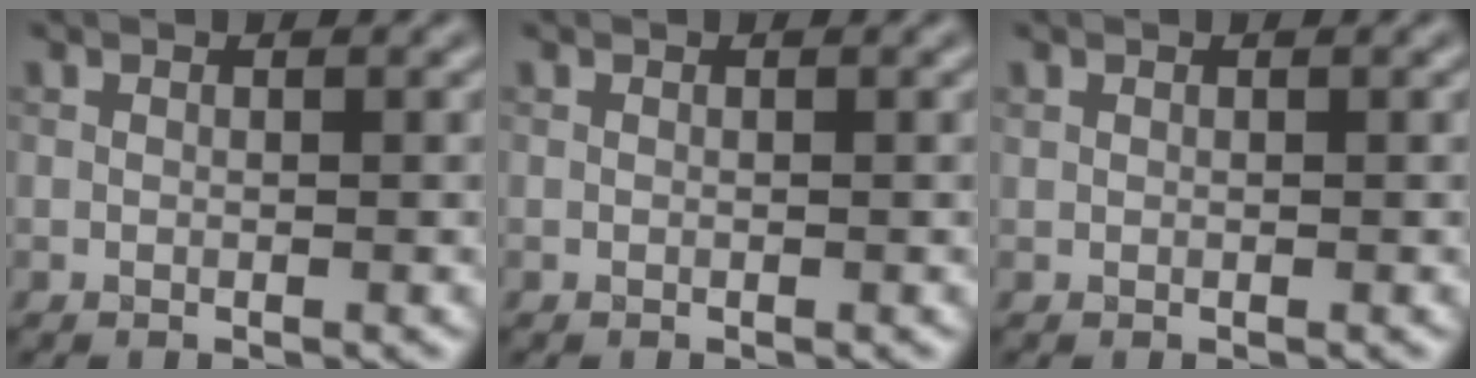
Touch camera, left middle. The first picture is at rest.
{"total": 0.0}
{"total": 0.0}